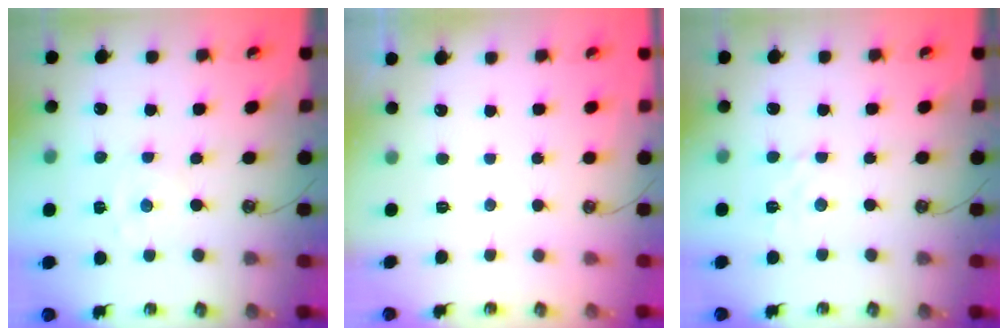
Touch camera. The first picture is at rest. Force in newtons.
{"total": 0.0}
{"total": 3.0, "press": 3.0, "slide": 0.5}